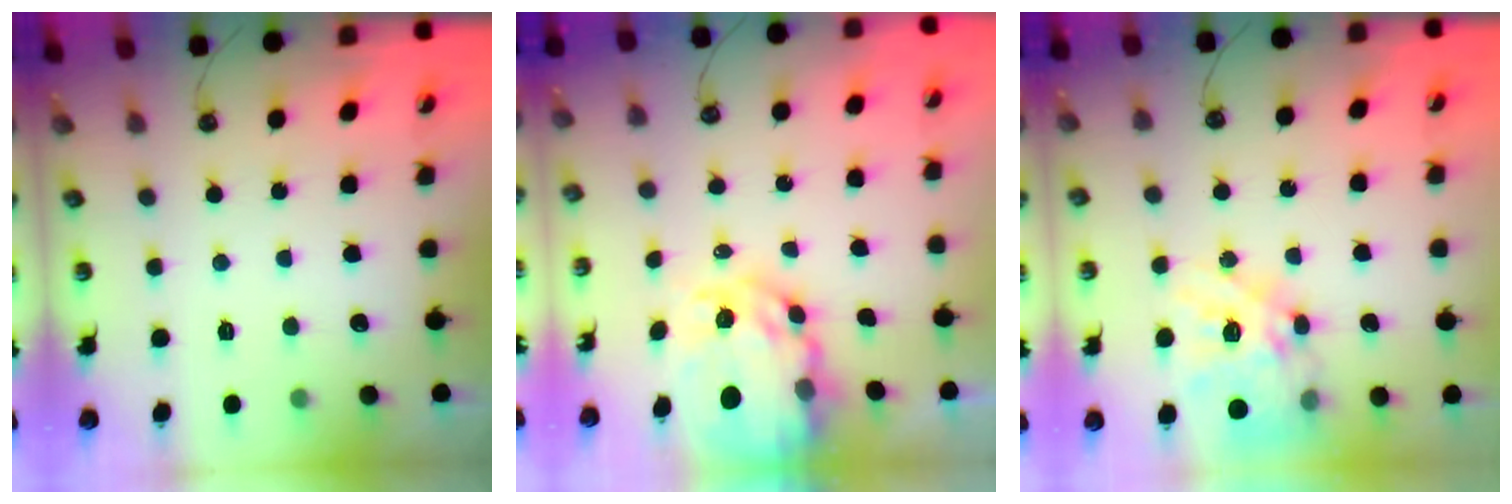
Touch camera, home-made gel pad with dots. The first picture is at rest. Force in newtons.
{"total": 13.8, "press": 13.7, "slide": 1.4}
{"total": 20.2, "press": 20.1, "slide": 1.7}